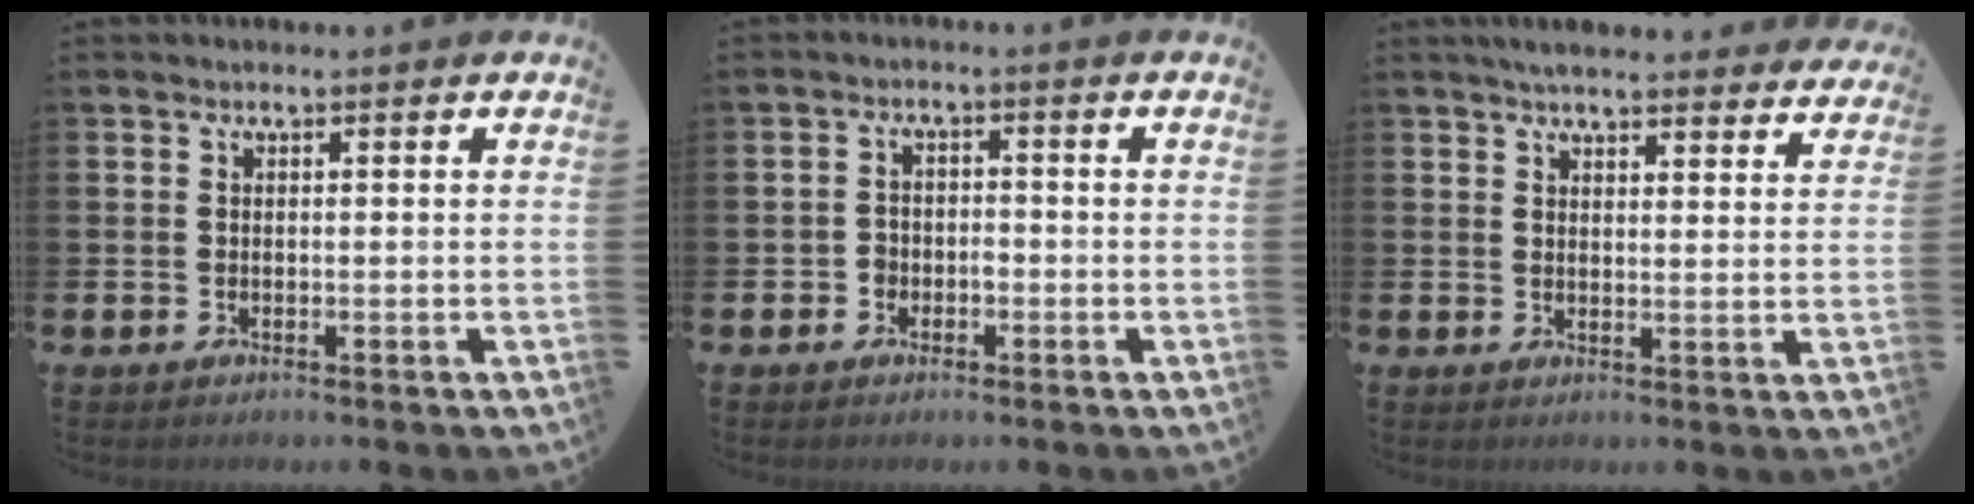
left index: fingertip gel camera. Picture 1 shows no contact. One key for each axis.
{"total": 2.0, "fx": -1.1, "fy": 1.6, "fz": 0.5, "tx": -0.012, "ty": 0.004, "tz": -0.027}
{"total": 4.6, "fx": 4.5, "fy": 0.6, "fz": 1.1, "tx": -0.023, "ty": -0.020, "tz": 0.080}